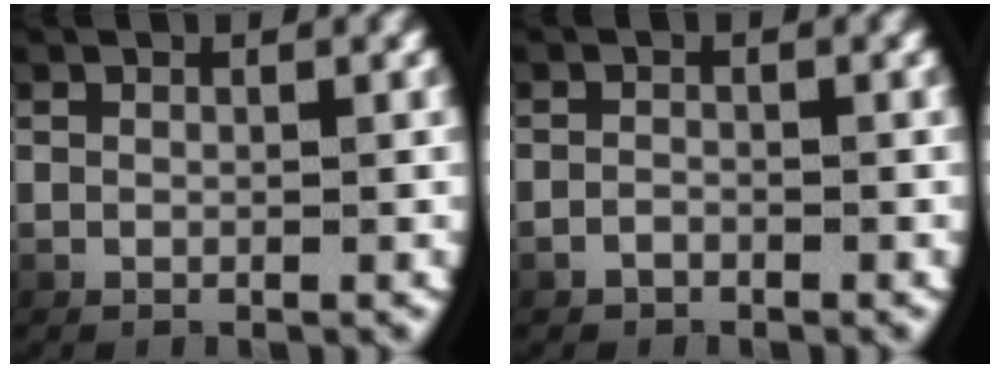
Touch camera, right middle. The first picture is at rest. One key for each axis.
{"total": 0.9, "fx": -0.9, "fy": 0.1, "fz": -0.1, "tx": -0.005, "ty": -0.006, "tz": -0.013}